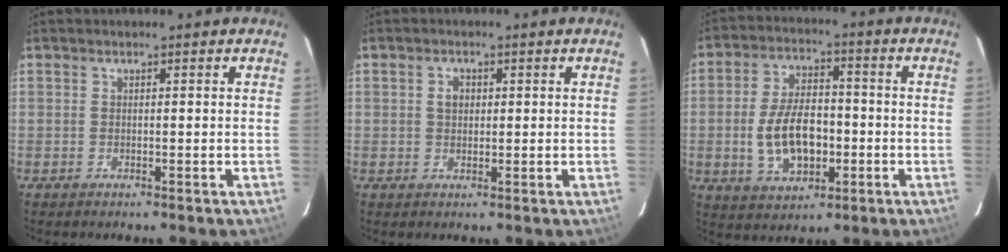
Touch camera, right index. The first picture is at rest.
{"total": 2.1, "force": [0.5, 1.7, 1.3], "torque": [-0.022, 0.007, 0.007]}
{"total": 11.8, "force": [-2.4, 6.6, 9.4], "torque": [-0.193, 0.009, -0.030]}